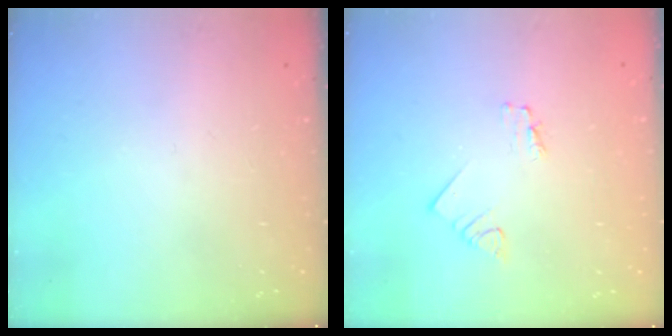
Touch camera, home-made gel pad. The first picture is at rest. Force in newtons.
{"total": 1.2, "press": 1.2, "slide": 0.0}